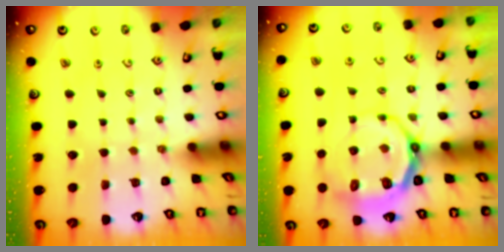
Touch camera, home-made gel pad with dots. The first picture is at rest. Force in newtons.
{"total": 10.0, "press": 9.2, "slide": 3.8}